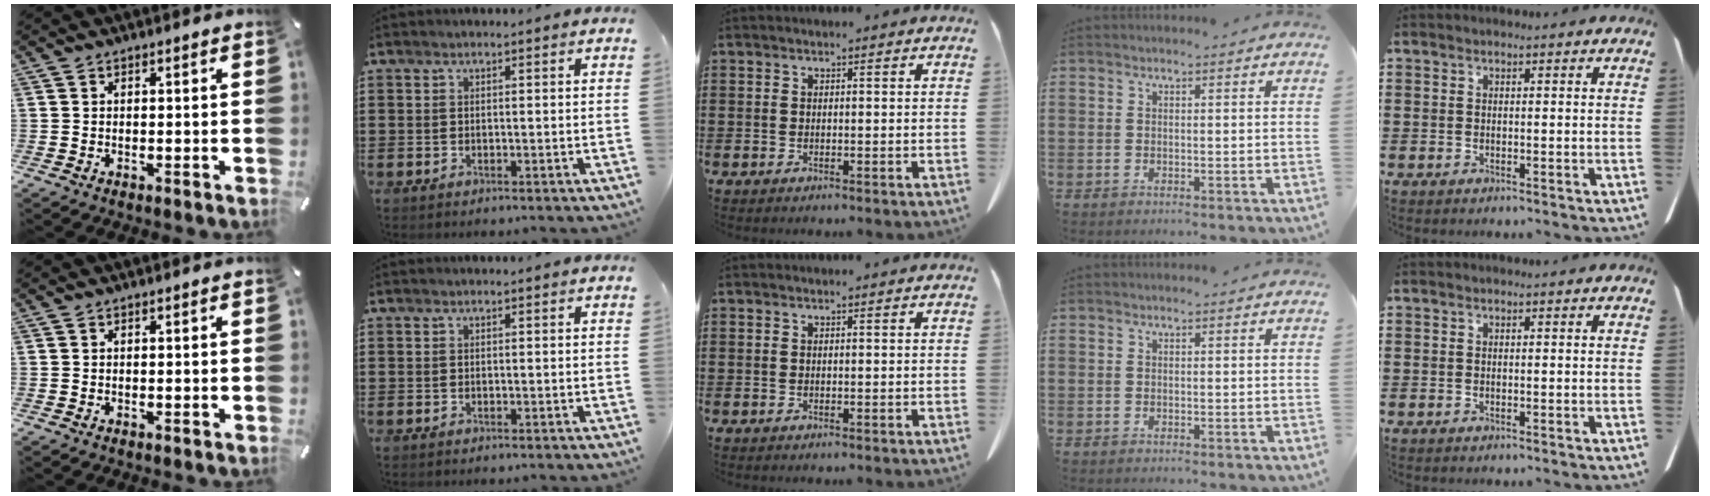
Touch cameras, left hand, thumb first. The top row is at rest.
{}